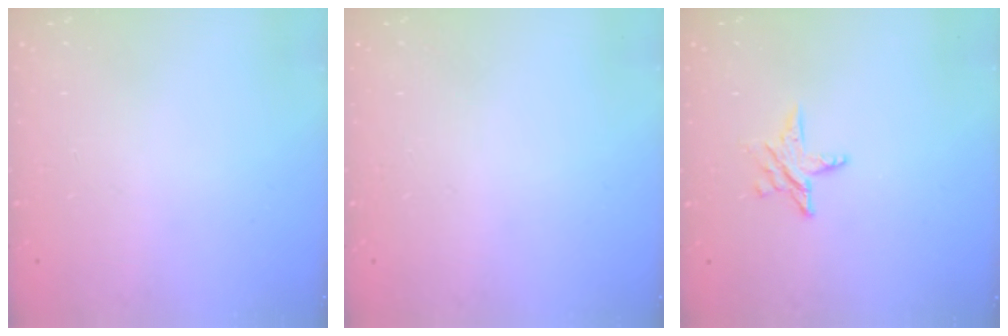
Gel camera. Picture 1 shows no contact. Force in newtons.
{"total": 0.0}
{"total": 5.4, "press": 5.4, "slide": 0.5}